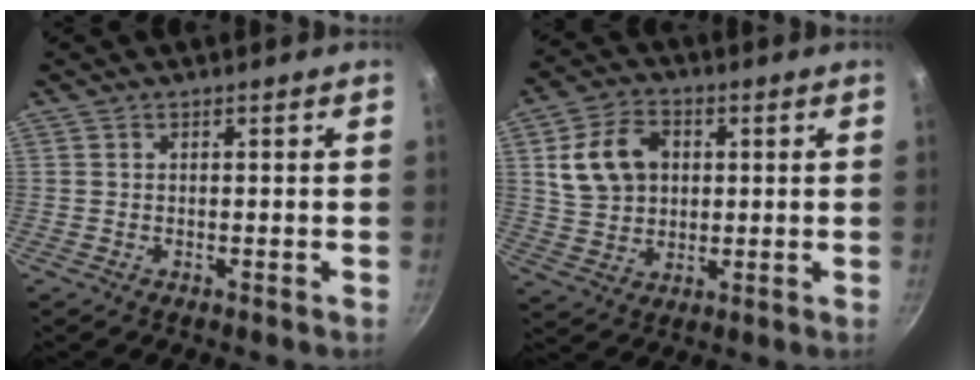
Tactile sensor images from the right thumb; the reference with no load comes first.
{"total": 11.6, "force": [2.5, 8.8, 7.1], "torque": [-0.111, 0.008, 0.045]}